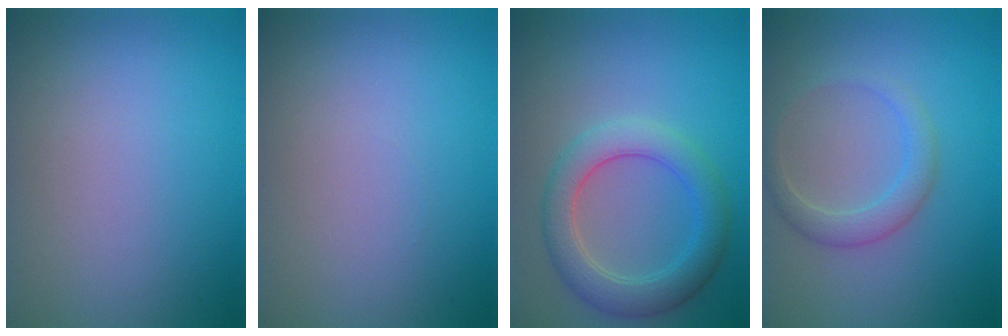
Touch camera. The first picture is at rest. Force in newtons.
{"total": 0.0}
{"total": 4.6, "press": 4.6, "slide": 0.1}
{"total": 2.2, "press": 2.2, "slide": 0.1}